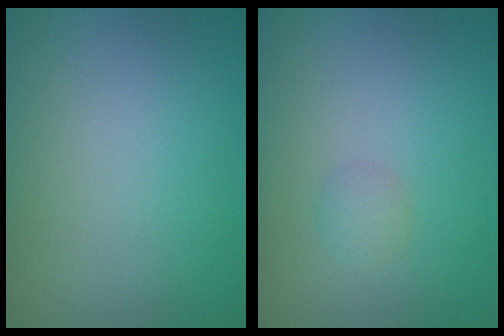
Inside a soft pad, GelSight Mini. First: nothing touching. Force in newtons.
{"total": 1.0, "press": 1.0, "slide": 0.1}